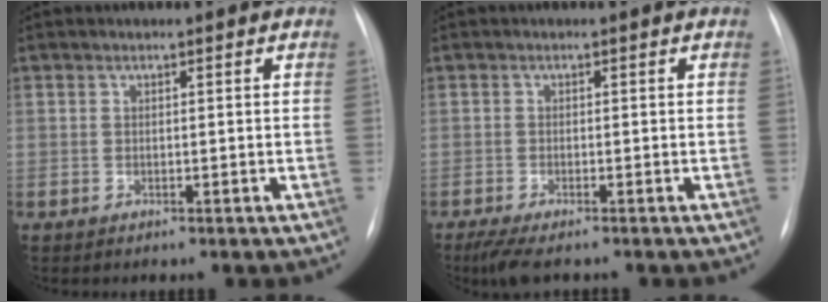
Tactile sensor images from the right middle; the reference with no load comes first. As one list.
[{"total": 4.1, "force": [-3.0, 0.8, 2.6], "torque": [-0.051, -0.013, -0.050]}]